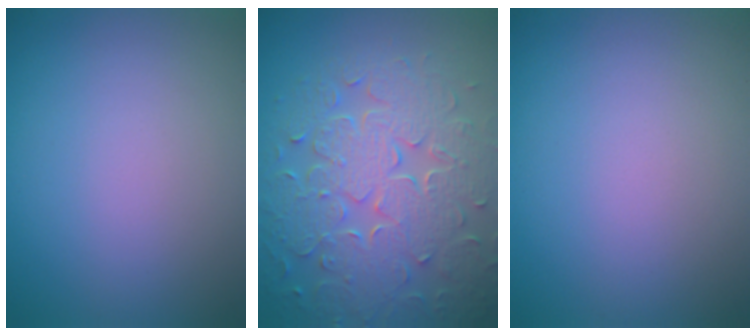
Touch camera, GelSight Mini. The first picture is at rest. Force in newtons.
{"total": 8.7, "press": 6.3, "slide": 6.0}
{"total": 0.0}